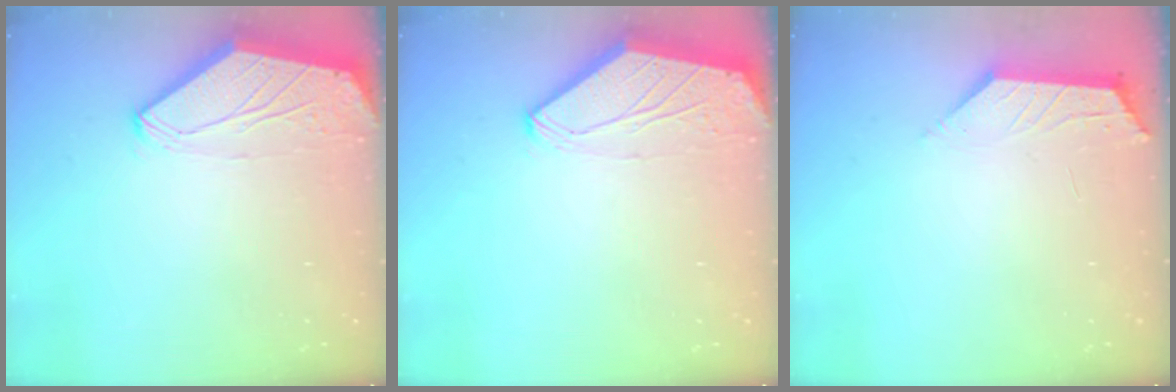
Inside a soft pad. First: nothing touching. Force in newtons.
{"total": 0.0}
{"total": 1.8, "press": 1.8, "slide": 0.4}